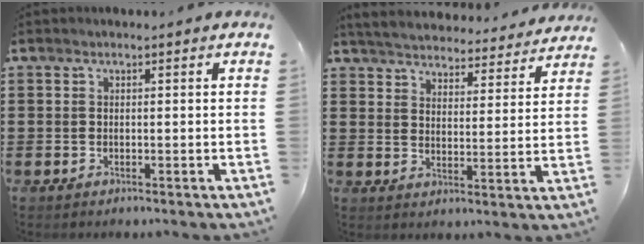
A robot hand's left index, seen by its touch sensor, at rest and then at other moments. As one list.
[{"total": 4.6, "force": [4.6, 0.0, 0.1], "torque": [-0.028, -0.034, 0.076]}]